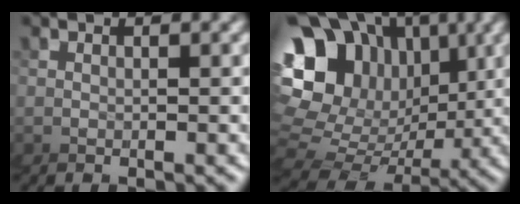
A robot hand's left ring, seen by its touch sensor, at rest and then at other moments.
{"total": 13.0, "force": [3.1, 10.5, 7.1], "torque": [-0.147, 0.012, 0.027]}